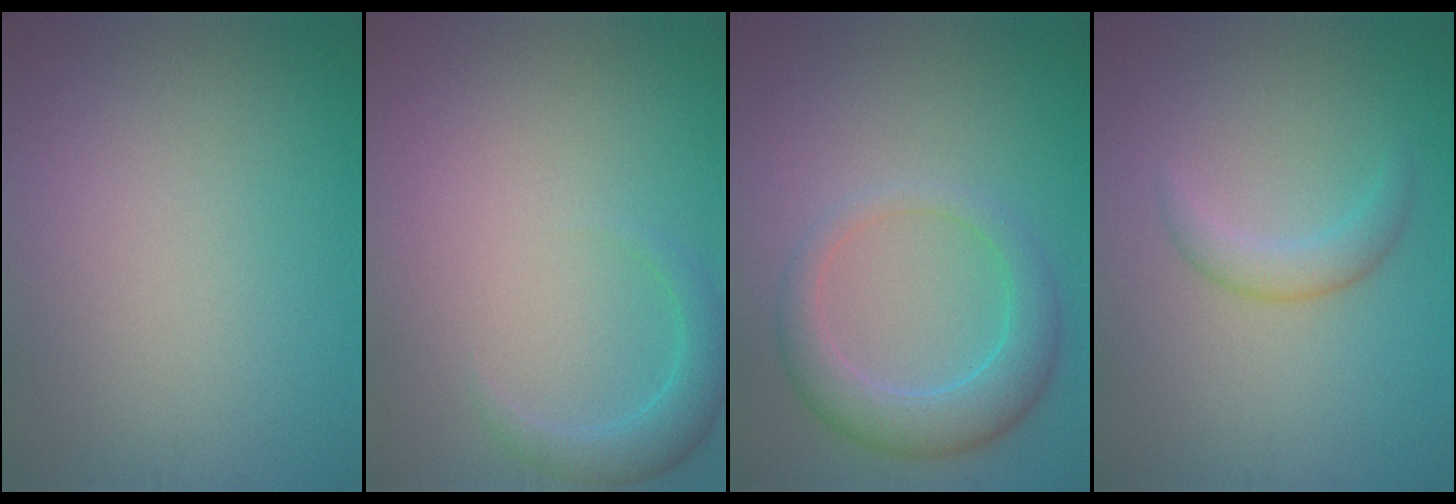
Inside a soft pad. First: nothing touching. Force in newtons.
{"total": 2.4, "press": 2.4, "slide": 0.1}
{"total": 4.6, "press": 4.6, "slide": 0.3}
{"total": 2.2, "press": 2.2, "slide": 0.1}